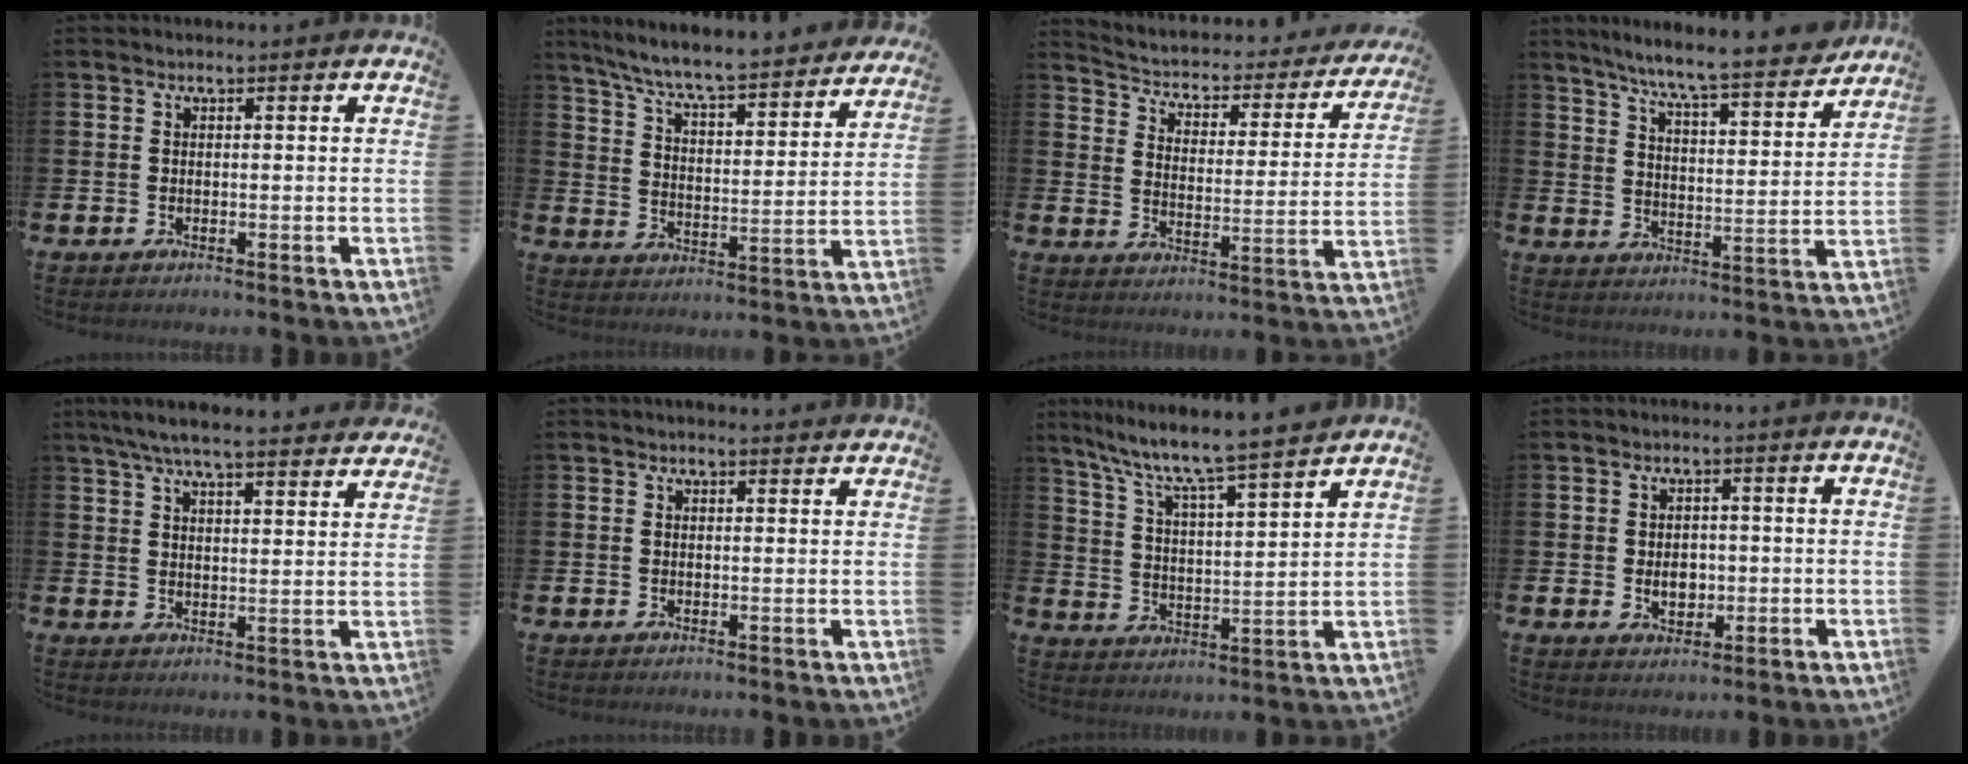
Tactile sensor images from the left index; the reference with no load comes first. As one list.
[{"total": 7.7, "force": [7.2, 0.5, 2.7], "torque": [-0.088, -0.056, 0.122]}, {"total": 3.5, "force": [3.0, 1.6, 1.0], "torque": [-0.046, -0.028, 0.040]}, {"total": 8.4, "force": [7.8, -0.1, 3.1], "torque": [-0.085, -0.056, 0.133]}, {"total": 6.7, "force": [6.4, 0.6, 2.2], "torque": [-0.061, -0.032, 0.114]}, {"total": 1.4, "force": [1.3, 0.1, 0.1], "torque": [0.004, -0.005, 0.023]}, {"total": 7.9, "force": [7.4, 0.1, 2.9], "torque": [-0.092, -0.056, 0.124]}, {"total": 3.1, "force": [-0.1, 2.4, 2.0], "torque": [-0.020, -0.001, -0.010]}]